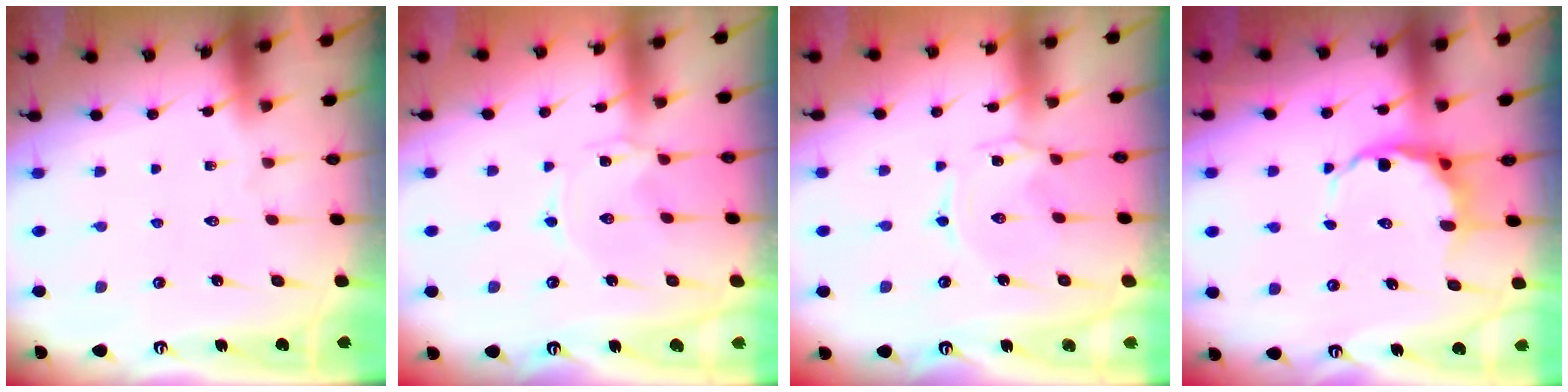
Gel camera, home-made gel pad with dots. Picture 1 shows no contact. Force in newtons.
{"total": 0.0}
{"total": 1.1, "press": 1.1, "slide": 0.2}
{"total": 6.8, "press": 6.6, "slide": 1.8}